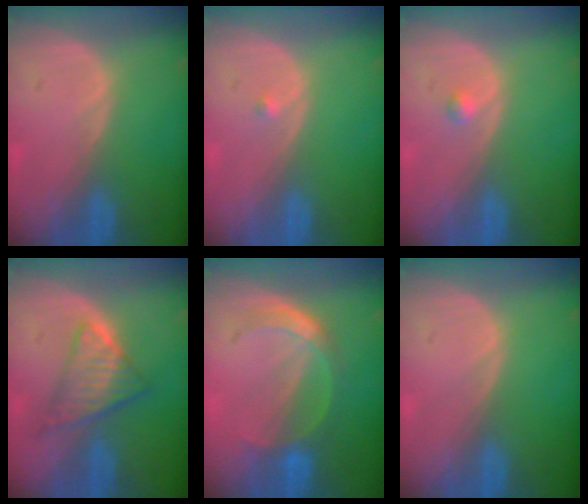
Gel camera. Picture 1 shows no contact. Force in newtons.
{"total": 0.5, "press": 0.4, "slide": 0.3}
{"total": 0.8, "press": 0.8, "slide": 0.1}
{"total": 6.5, "press": 5.8, "slide": 2.9}
{"total": 4.6, "press": 4.5, "slide": 0.6}
{"total": 0.0}